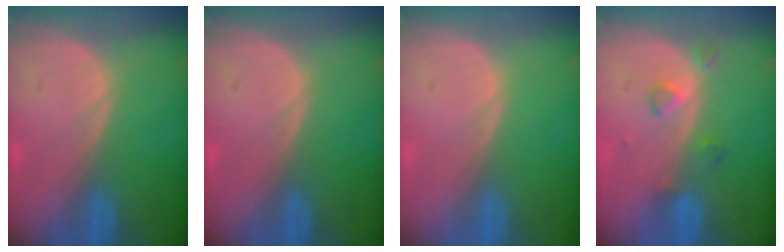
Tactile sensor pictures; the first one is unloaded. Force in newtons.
{"total": 0.0}
{"total": 0.0}
{"total": 3.0, "press": 2.8, "slide": 0.9}